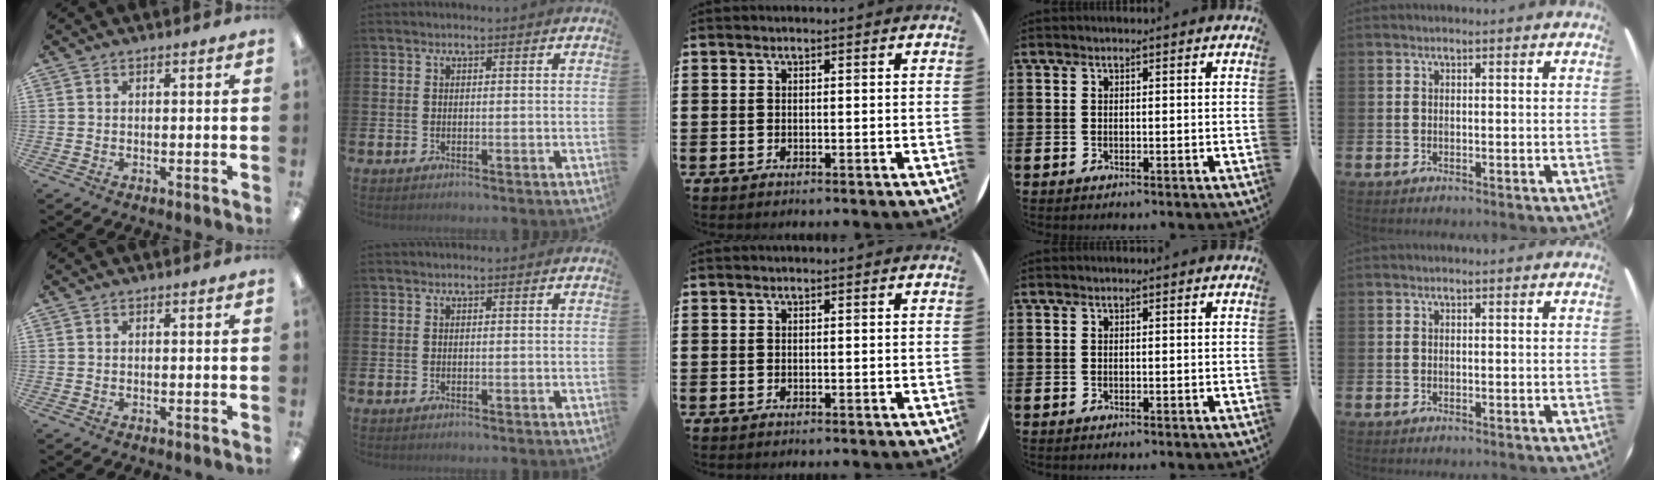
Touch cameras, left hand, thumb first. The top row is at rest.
{}